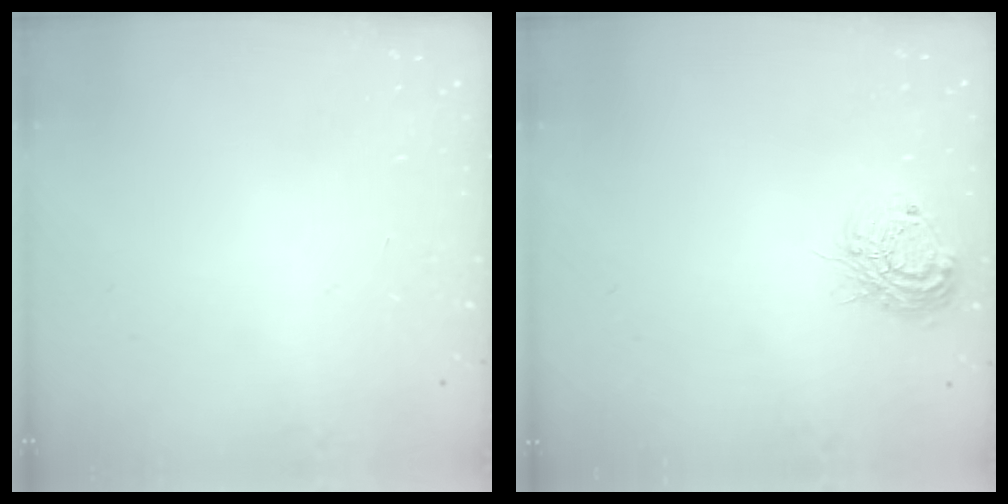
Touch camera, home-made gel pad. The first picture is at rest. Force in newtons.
{"total": 11.3, "press": 11.3, "slide": 0.6}